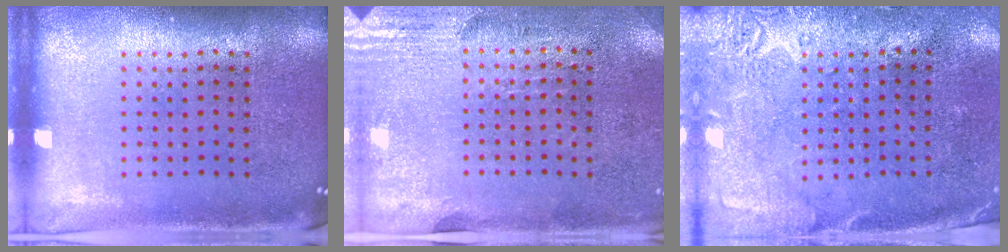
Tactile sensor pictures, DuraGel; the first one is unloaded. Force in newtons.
{"total": 2.9, "press": 2.5, "slide": 1.5}
{"total": 2.7, "press": 2.2, "slide": 1.6}